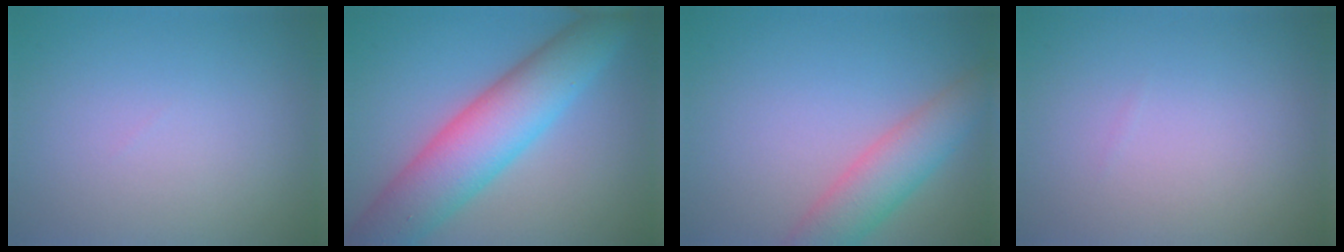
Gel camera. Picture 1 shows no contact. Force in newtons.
{"total": 8.8, "press": 8.8, "slide": 0.4}
{"total": 4.6, "press": 4.6, "slide": 0.3}
{"total": 0.0}